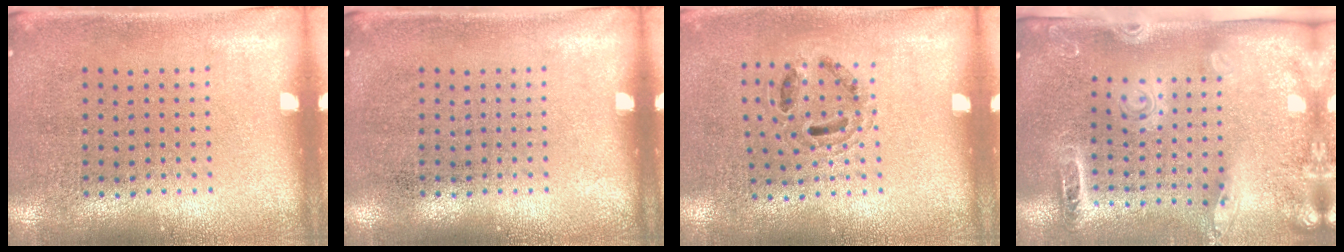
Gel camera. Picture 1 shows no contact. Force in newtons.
{"total": 0.0}
{"total": 0.9, "press": 0.8, "slide": 0.2}
{"total": 2.7, "press": 2.0, "slide": 1.8}